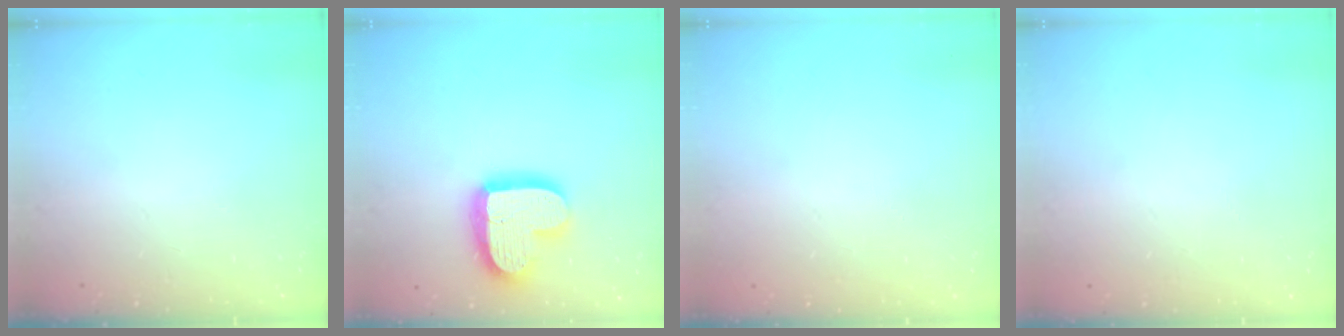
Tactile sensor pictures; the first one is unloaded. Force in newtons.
{"total": 17.7, "press": 17.7, "slide": 1.5}
{"total": 0.0}
{"total": 0.0}